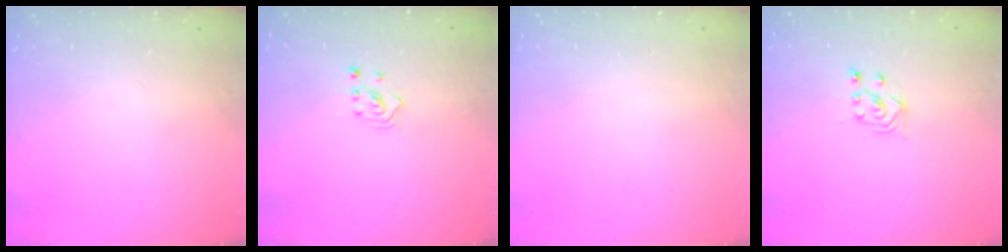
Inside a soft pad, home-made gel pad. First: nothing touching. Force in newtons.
{"total": 2.5, "press": 2.4, "slide": 0.8}
{"total": 0.0}
{"total": 2.5, "press": 2.2, "slide": 1.2}